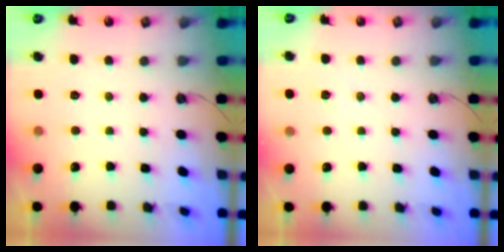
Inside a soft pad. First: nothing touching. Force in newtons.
{"total": 5.0, "press": 3.4, "slide": 3.7}